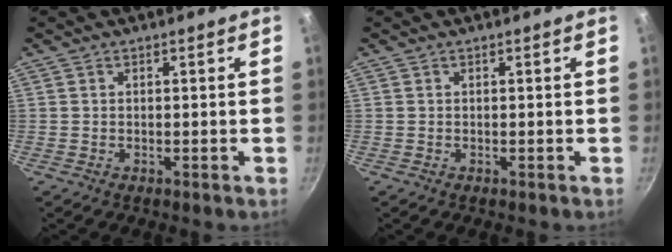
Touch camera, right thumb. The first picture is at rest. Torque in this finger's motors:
{"motor_torque": [-0.01, 0.00, 0.05, -0.05, 0.02]}